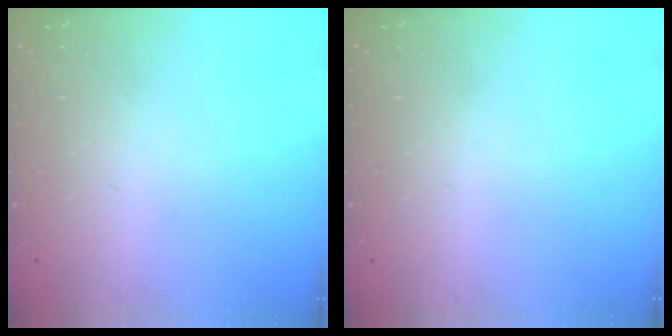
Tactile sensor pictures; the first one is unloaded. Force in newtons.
{"total": 0.0}